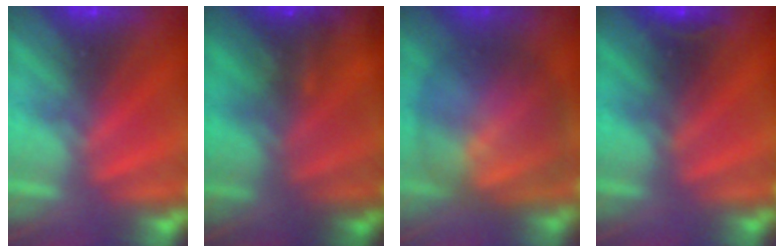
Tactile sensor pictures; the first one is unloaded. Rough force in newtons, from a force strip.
{"total": 5.9}
{"total": 9.3}
{"total": 2.4}